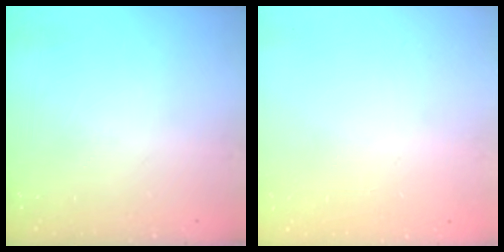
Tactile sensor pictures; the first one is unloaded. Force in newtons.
{"total": 0.0}